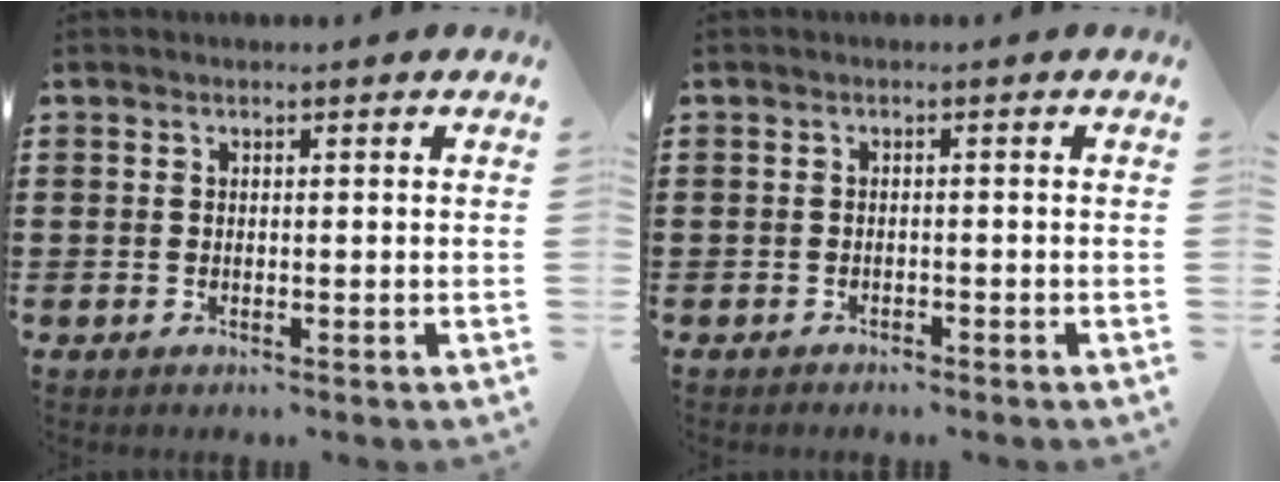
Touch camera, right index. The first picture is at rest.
{"total": 1.0, "force": [-1.0, 0.3, -0.1], "torque": [-0.001, 0.004, -0.023]}